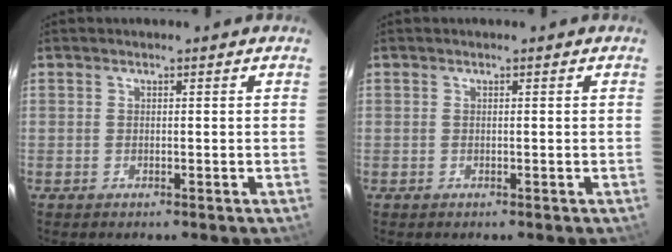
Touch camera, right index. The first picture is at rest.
{"total": 0.0}